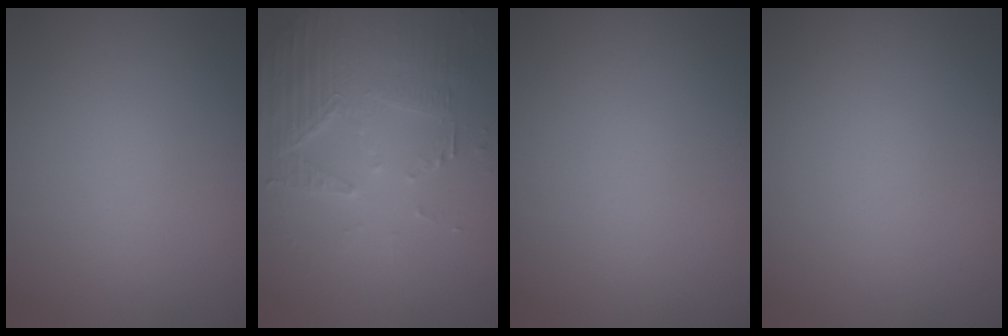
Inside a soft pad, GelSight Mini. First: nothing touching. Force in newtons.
{"total": 4.1, "press": 3.9, "slide": 1.4}
{"total": 0.0}
{"total": 0.0}